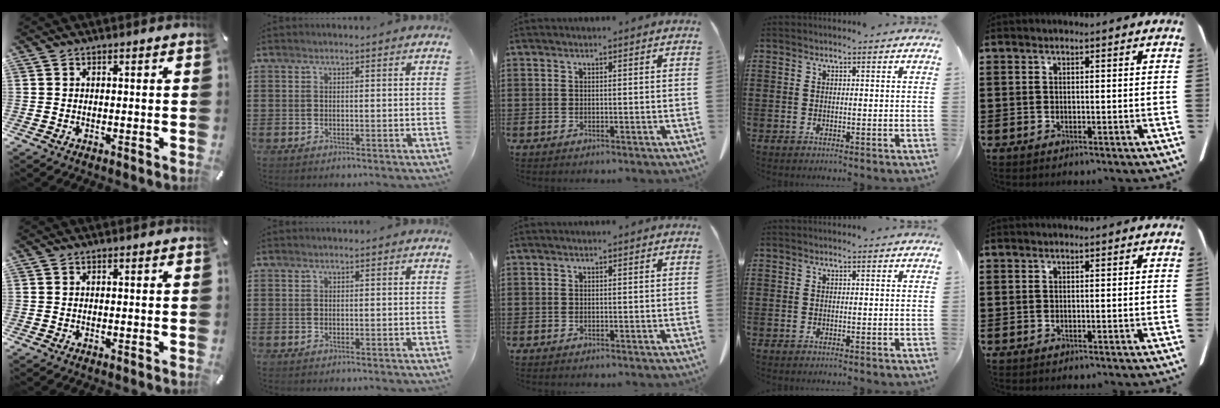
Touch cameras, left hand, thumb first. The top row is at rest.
{}